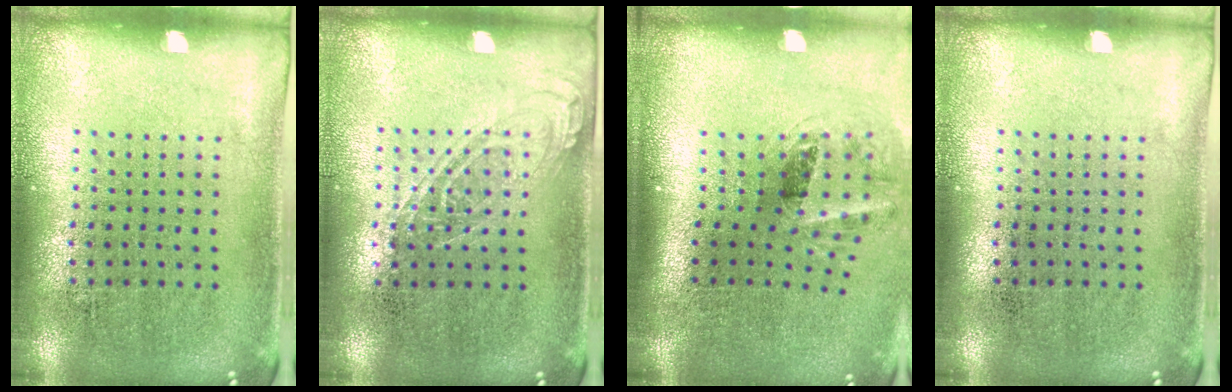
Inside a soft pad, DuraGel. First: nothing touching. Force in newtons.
{"total": 1.2, "press": 1.1, "slide": 0.4}
{"total": 1.6, "press": 1.1, "slide": 1.1}
{"total": 0.0}